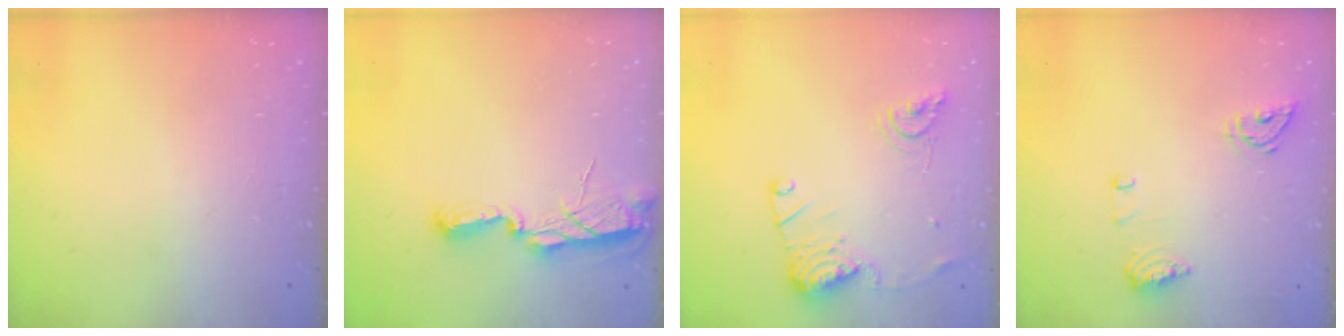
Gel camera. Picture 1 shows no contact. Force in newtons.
{"total": 9.3, "press": 8.3, "slide": 4.1}
{"total": 12.9, "press": 12.8, "slide": 1.5}
{"total": 9.2, "press": 9.0, "slide": 2.1}